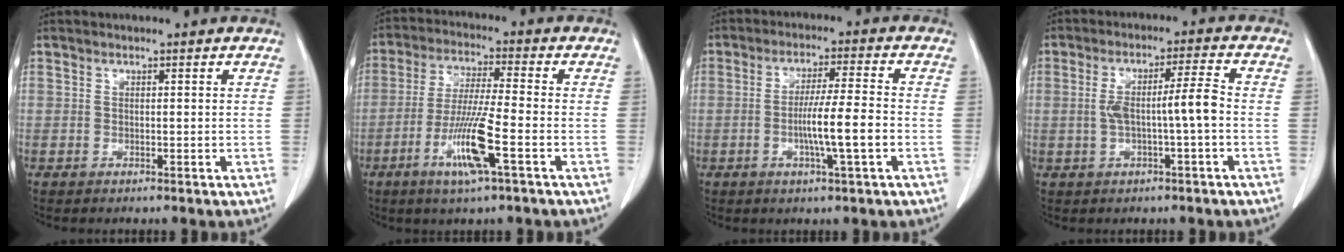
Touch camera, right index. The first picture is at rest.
{"total": 10.0, "force": [-4.0, -0.1, 9.1], "torque": [-0.179, -0.014, -0.077]}
{"total": 7.7, "force": [-2.0, -0.3, 7.4], "torque": [-0.128, 0.001, -0.034]}
{"total": 6.4, "force": [-0.7, 0.1, 6.3], "torque": [-0.117, 0.021, -0.006]}